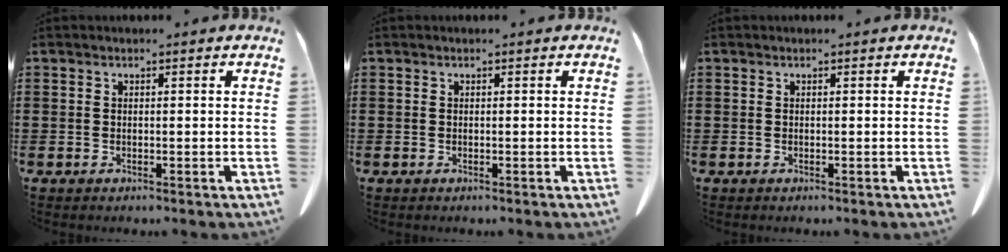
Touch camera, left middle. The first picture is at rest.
{"total": 0.0}
{"total": 0.0}